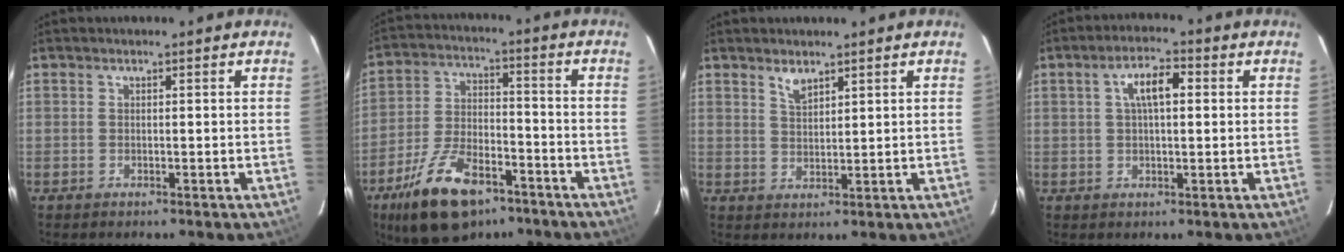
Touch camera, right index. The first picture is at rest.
{"total": 16.3, "force": [-10.3, 7.4, 10.1], "torque": [-0.209, -0.010, -0.176]}
{"total": 2.9, "force": [2.3, 1.0, 1.5], "torque": [-0.027, 0.000, 0.043]}
{"total": 5.8, "force": [1.4, 2.3, 5.1], "torque": [-0.095, 0.017, 0.025]}